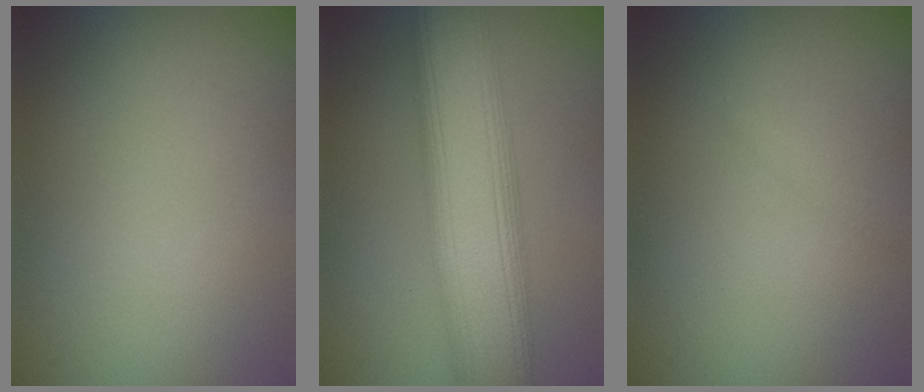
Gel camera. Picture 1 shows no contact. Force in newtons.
{"total": 11.0, "press": 11.0, "slide": 0.6}
{"total": 0.5, "press": 0.5, "slide": 0.0}